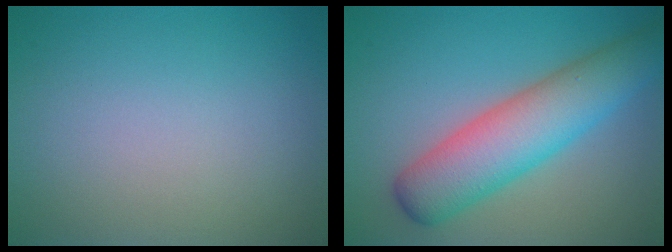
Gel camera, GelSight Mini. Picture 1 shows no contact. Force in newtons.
{"total": 7.2, "press": 7.2, "slide": 0.2}